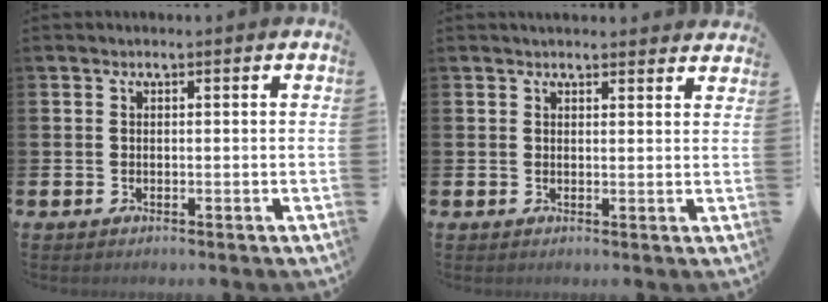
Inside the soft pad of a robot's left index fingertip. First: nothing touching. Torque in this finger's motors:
{"motor_torque": [1.01, -1.13, 0.11, 0.04]}